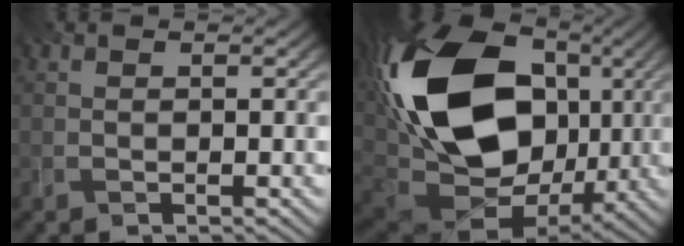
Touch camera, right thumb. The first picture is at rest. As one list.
[{"total": 21.9, "force": [3.4, 15.1, 15.5], "torque": [-0.349, 0.002, 0.053]}]